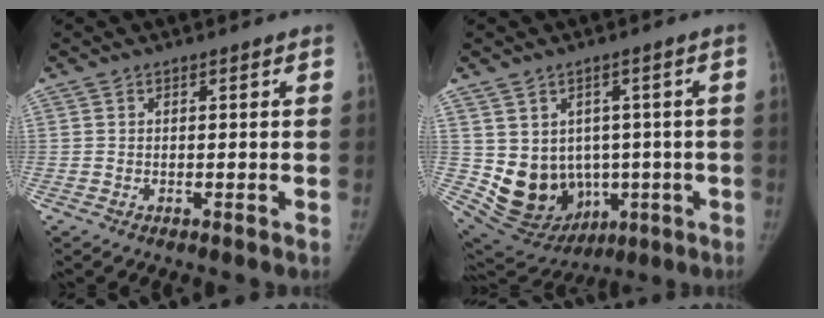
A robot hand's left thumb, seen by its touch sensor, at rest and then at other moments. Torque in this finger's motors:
{"motor_torque": [1.35, 1.40, 0.81, -0.80, 0.05]}